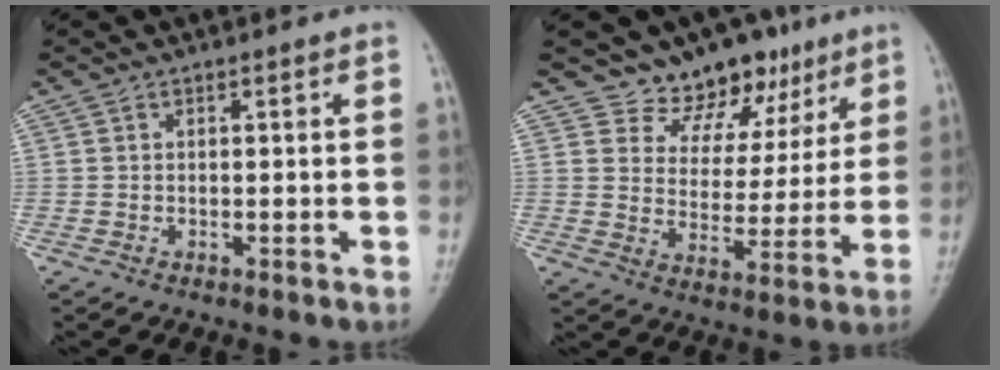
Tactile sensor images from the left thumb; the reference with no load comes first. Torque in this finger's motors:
{"motor_torque": [0.09, 0.00, -0.09, -0.05, -0.03]}